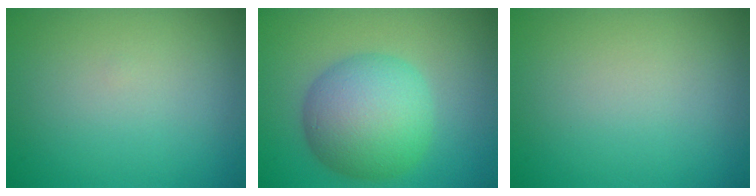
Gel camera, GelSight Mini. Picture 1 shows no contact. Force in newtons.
{"total": 8.0, "press": 8.0, "slide": 0.1}
{"total": 0.0}